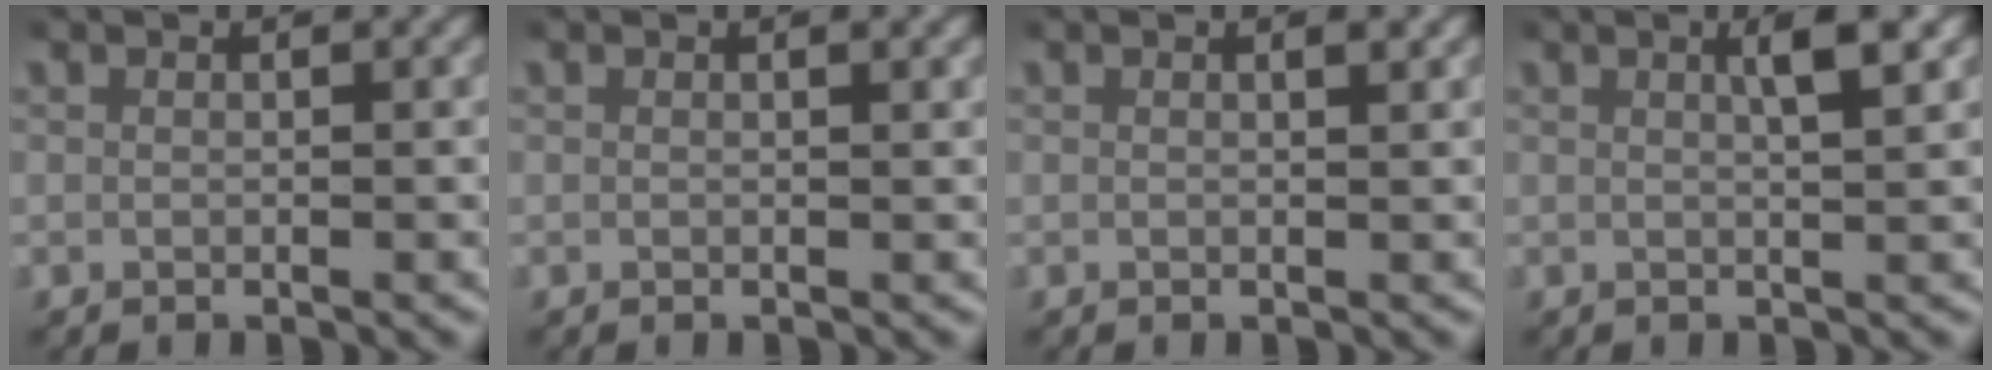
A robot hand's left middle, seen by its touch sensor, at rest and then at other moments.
{"total": 0.0}
{"total": 0.5, "force": [0.3, 0.0, 0.4], "torque": [-0.004, 0.000, 0.005]}
{"total": 2.6, "force": [1.1, 0.0, 2.4], "torque": [-0.039, 0.006, 0.017]}